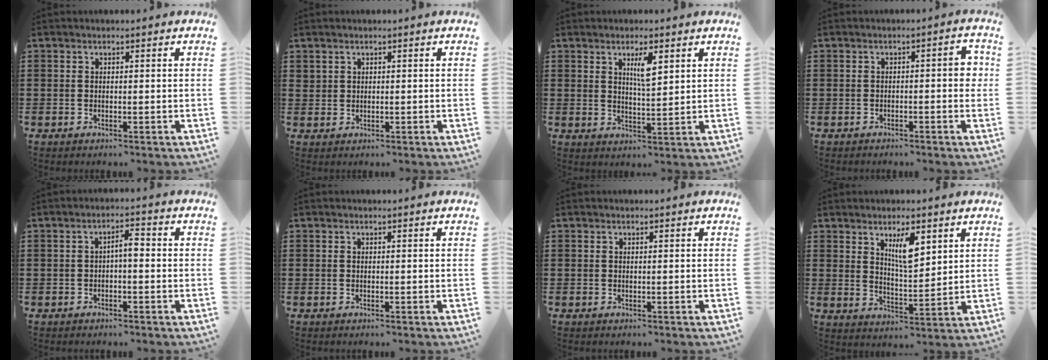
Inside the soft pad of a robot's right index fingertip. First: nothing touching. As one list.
[{"total": 1.0, "force": [0.8, 0.6, 0.2], "torque": [-0.006, 0.003, 0.016]}, {"total": 4.0, "force": [1.9, 1.0, 3.4], "torque": [-0.055, 0.000, 0.028]}, {"total": 2.8, "force": [-0.5, 0.7, 2.7], "torque": [-0.038, 0.003, -0.014]}, {"total": 2.4, "force": [-0.5, 0.7, 2.3], "torque": [-0.043, 0.007, -0.012]}, {"total": 0.0}, {"total": 0.0}, {"total": 6.1, "force": [3.1, 2.0, 4.9], "torque": [-0.088, -0.001, 0.050]}]